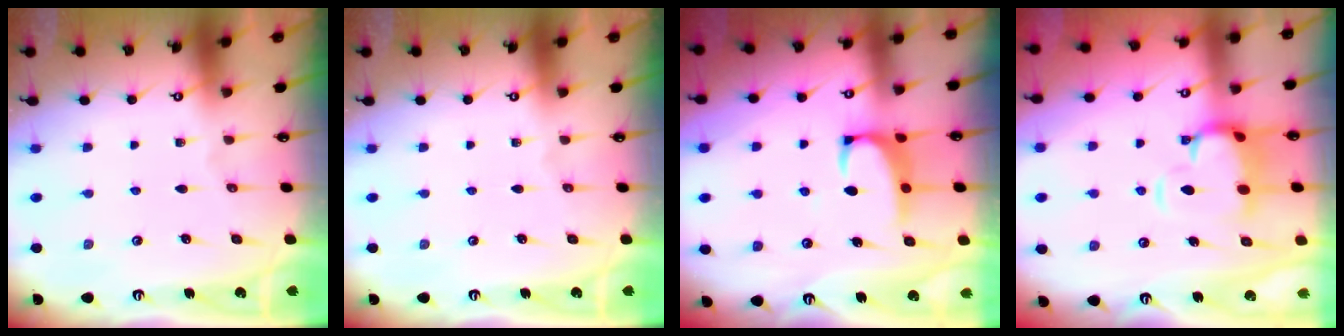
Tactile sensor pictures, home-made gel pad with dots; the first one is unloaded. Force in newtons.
{"total": 0.0}
{"total": 2.5, "press": 2.4, "slide": 0.8}
{"total": 4.2, "press": 3.9, "slide": 1.3}